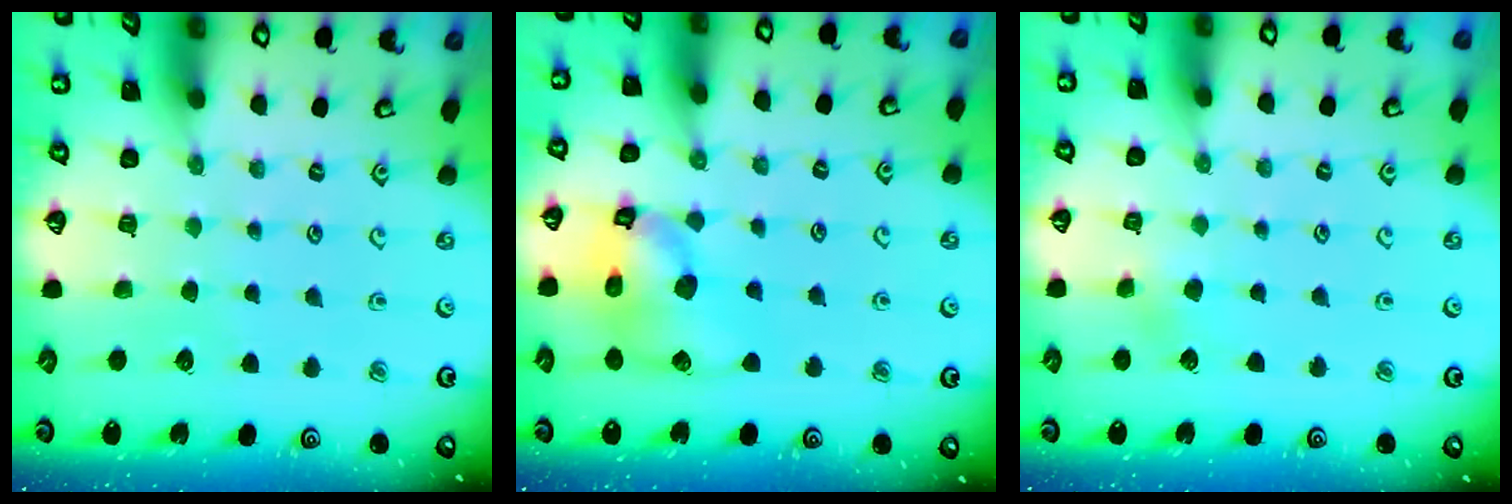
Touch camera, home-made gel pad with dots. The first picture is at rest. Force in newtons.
{"total": 13.1, "press": 12.9, "slide": 1.8}
{"total": 3.2, "press": 3.0, "slide": 0.9}